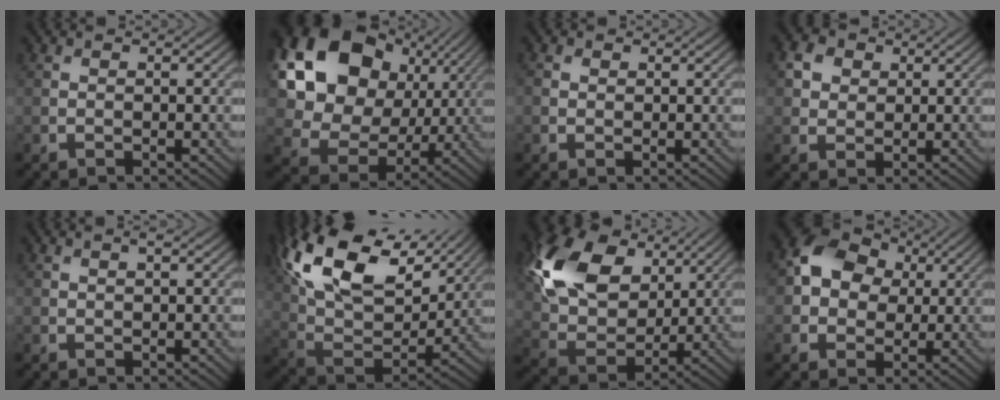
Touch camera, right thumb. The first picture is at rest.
{"total": 20.1, "force": [6.9, 15.4, 11.0], "torque": [-0.288, 0.039, 0.152]}
{"total": 0.9, "force": [0.4, 0.8, 0.3], "torque": [-0.009, 0.001, 0.006]}
{"total": 3.8, "force": [1.4, 3.1, 1.6], "torque": [-0.040, 0.004, 0.023]}
{"total": 1.2, "force": [0.7, 0.2, 0.9], "torque": [-0.020, 0.005, 0.013]}
{"total": 19.0, "force": [10.7, 9.6, 12.4], "torque": [-0.285, 0.044, 0.174]}
{"total": 15.2, "force": [6.2, 10.0, 9.7], "torque": [-0.230, 0.018, 0.112]}
{"total": 9.6, "force": [2.1, 7.5, 5.6], "torque": [-0.121, 0.017, 0.023]}